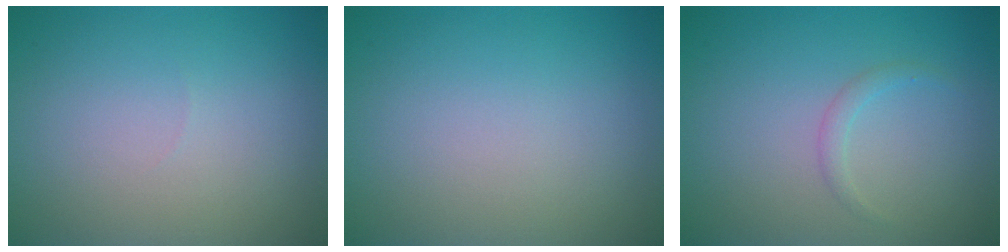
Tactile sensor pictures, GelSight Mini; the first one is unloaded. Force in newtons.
{"total": 0.0}
{"total": 1.0, "press": 1.0, "slide": 0.0}